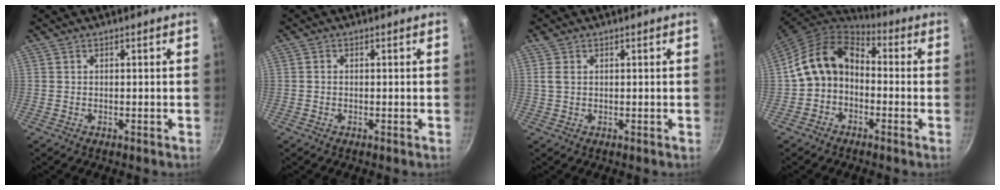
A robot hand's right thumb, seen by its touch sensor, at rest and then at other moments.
{"total": 0.6, "force": [-0.1, 0.5, 0.4], "torque": [-0.007, 0.004, -0.003]}
{"total": 1.8, "force": [0.6, 1.1, 1.3], "torque": [-0.027, 0.002, 0.013]}
{"total": 12.3, "force": [-1.0, 9.4, 7.8], "torque": [-0.116, 0.049, -0.036]}